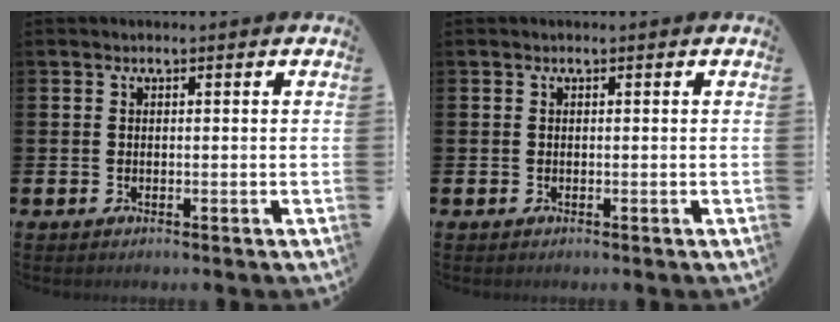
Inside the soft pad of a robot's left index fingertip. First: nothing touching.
{"total": 0.0}